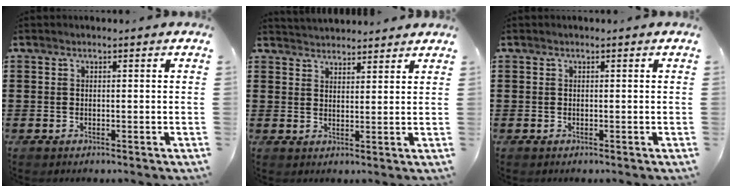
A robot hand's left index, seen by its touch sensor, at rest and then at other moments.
{"total": 2.8, "force": [2.7, -0.1, -0.4], "torque": [0.001, -0.010, 0.052]}
{"total": 0.0}